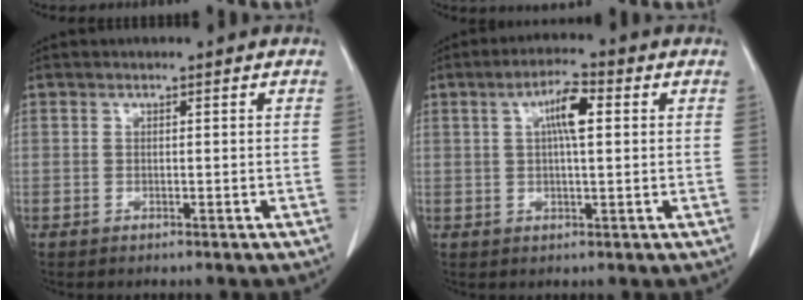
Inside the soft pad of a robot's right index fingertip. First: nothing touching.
{"total": 5.6, "force": [1.5, 1.0, 5.3], "torque": [-0.096, 0.012, 0.024]}